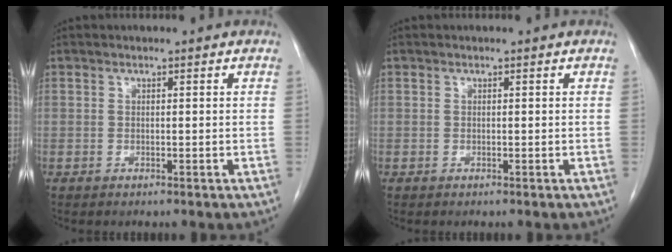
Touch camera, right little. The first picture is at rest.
{"total": 0.0}